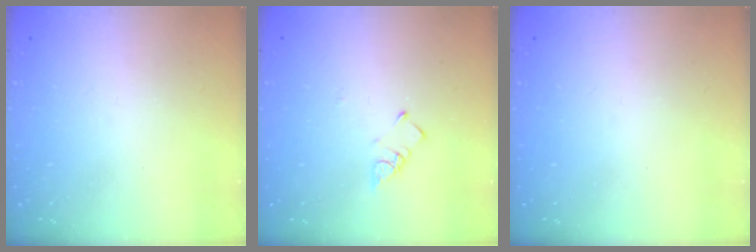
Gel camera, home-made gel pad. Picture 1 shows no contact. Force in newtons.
{"total": 3.0, "press": 3.0, "slide": 0.4}
{"total": 0.0}